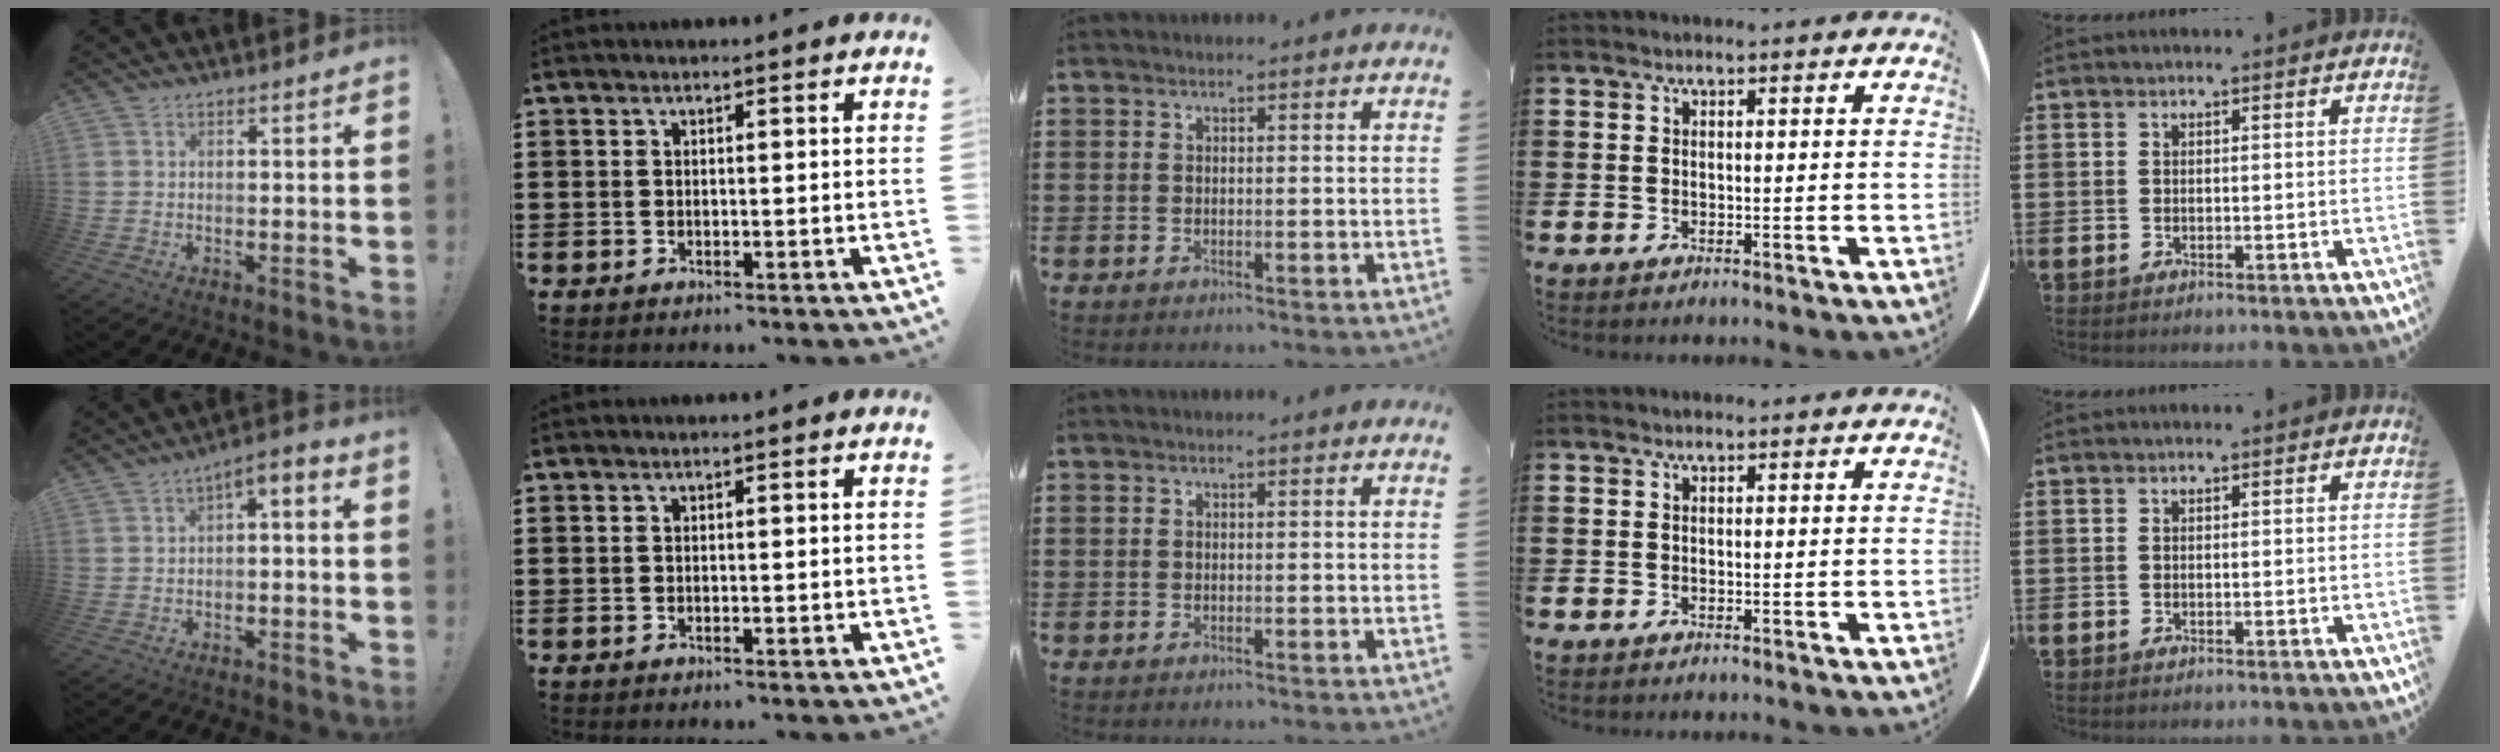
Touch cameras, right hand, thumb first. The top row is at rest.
{"thumb": {"total": 3.9, "force": [-2.0, 1.3, 3.1], "torque": [-0.051, 0.009, -0.033]}}